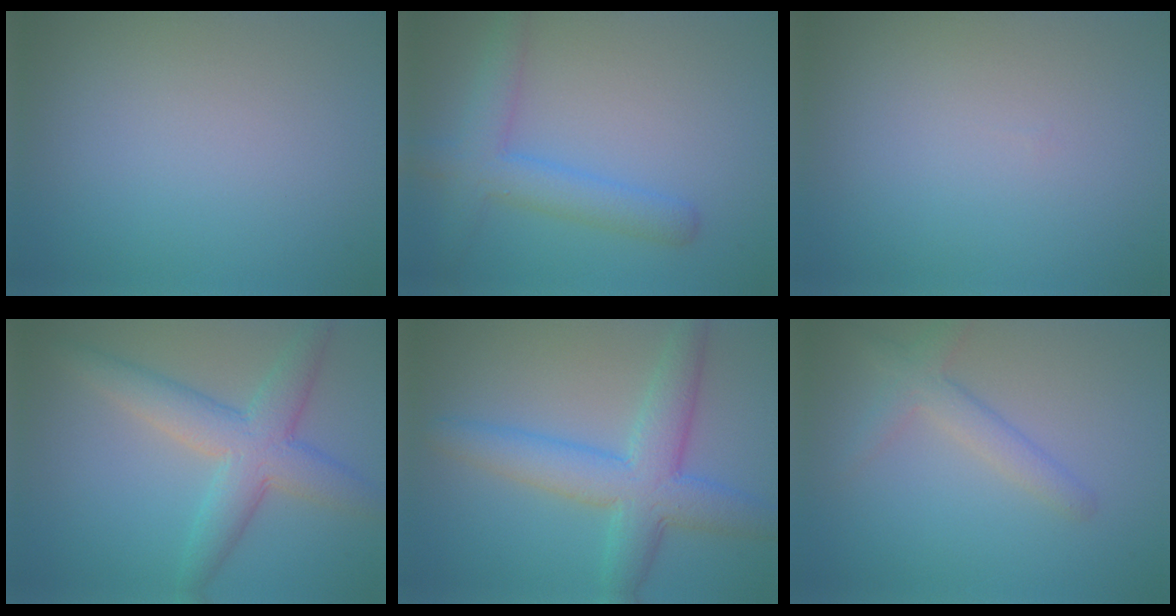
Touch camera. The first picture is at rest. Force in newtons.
{"total": 4.2, "press": 4.2, "slide": 0.1}
{"total": 0.0}
{"total": 5.7, "press": 5.7, "slide": 0.4}
{"total": 6.5, "press": 6.5, "slide": 0.1}
{"total": 2.6, "press": 2.5, "slide": 0.1}